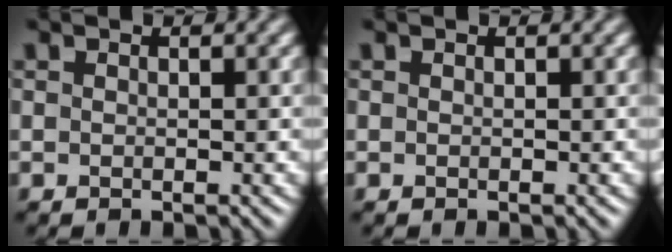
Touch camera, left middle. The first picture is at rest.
{"total": 0.0}